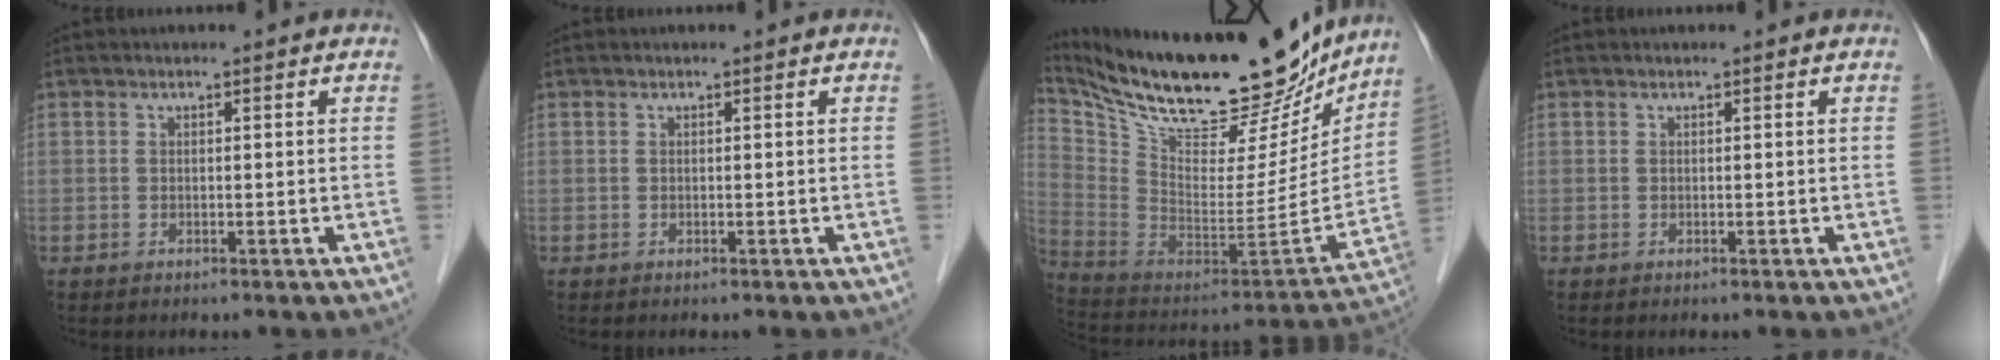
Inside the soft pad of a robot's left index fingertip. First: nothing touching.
{"total": 0.0}
{"total": 31.2, "force": [26.2, 8.5, 14.7], "torque": [-0.267, -0.036, 0.396]}
{"total": 0.0}